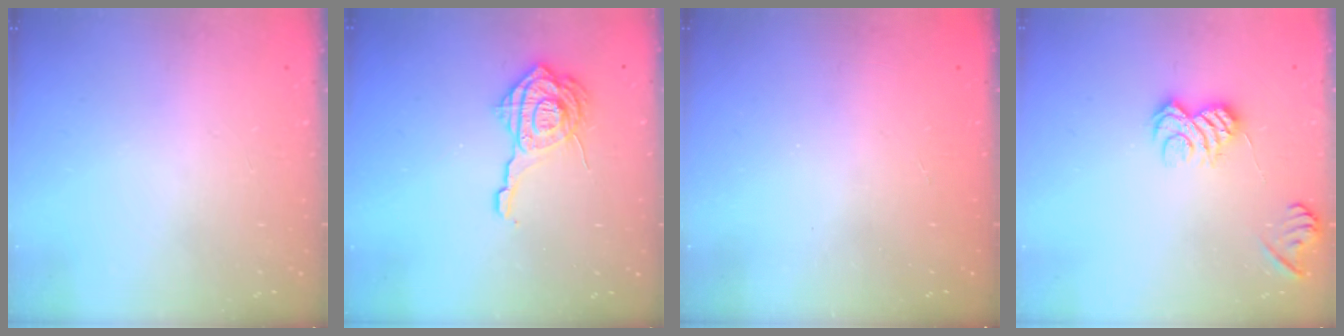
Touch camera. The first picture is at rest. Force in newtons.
{"total": 14.4, "press": 14.3, "slide": 1.3}
{"total": 2.5, "press": 2.4, "slide": 0.8}
{"total": 8.5, "press": 8.4, "slide": 1.2}